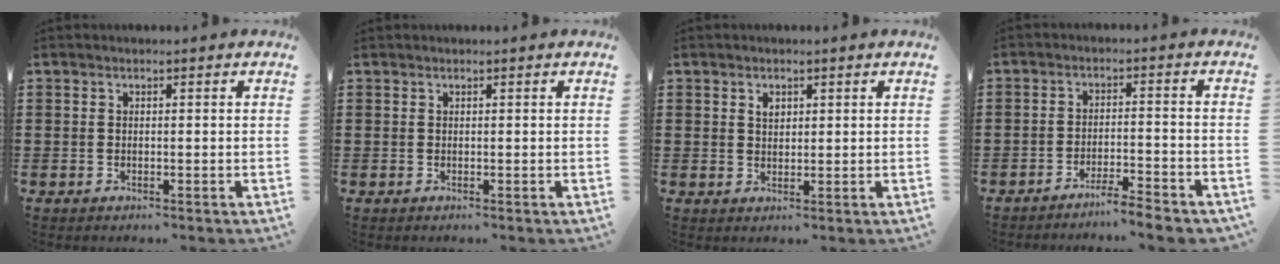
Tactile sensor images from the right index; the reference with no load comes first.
{"total": 0.0}
{"total": 1.6, "force": [0.8, 1.0, 0.9], "torque": [-0.020, 0.004, 0.016]}
{"total": 4.1, "force": [-3.9, -0.3, 1.2], "torque": [-0.021, -0.004, -0.079]}